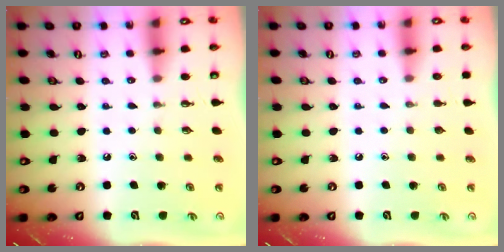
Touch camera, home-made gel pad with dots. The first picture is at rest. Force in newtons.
{"total": 0.0}